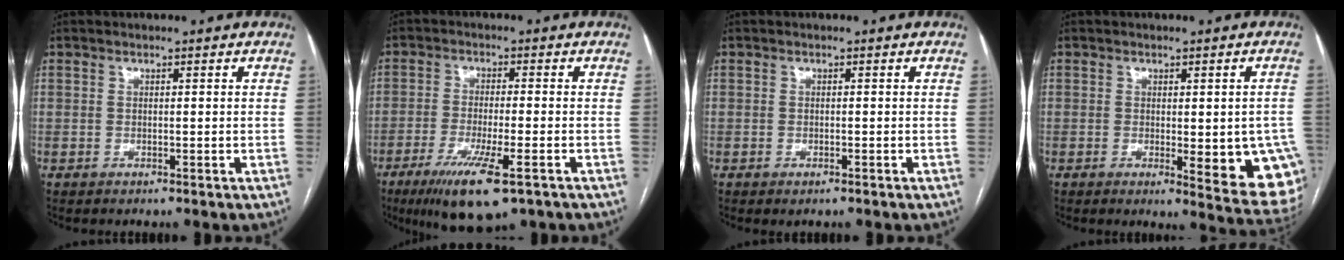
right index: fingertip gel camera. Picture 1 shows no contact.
{"total": 11.0, "force": [-6.4, 1.6, 8.8], "torque": [-0.154, -0.028, -0.101]}
{"total": 0.9, "force": [-0.6, 0.2, 0.6], "torque": [-0.008, -0.002, -0.005]}
{"total": 12.2, "force": [-2.8, 3.5, 11.4], "torque": [-0.086, -0.008, -0.022]}